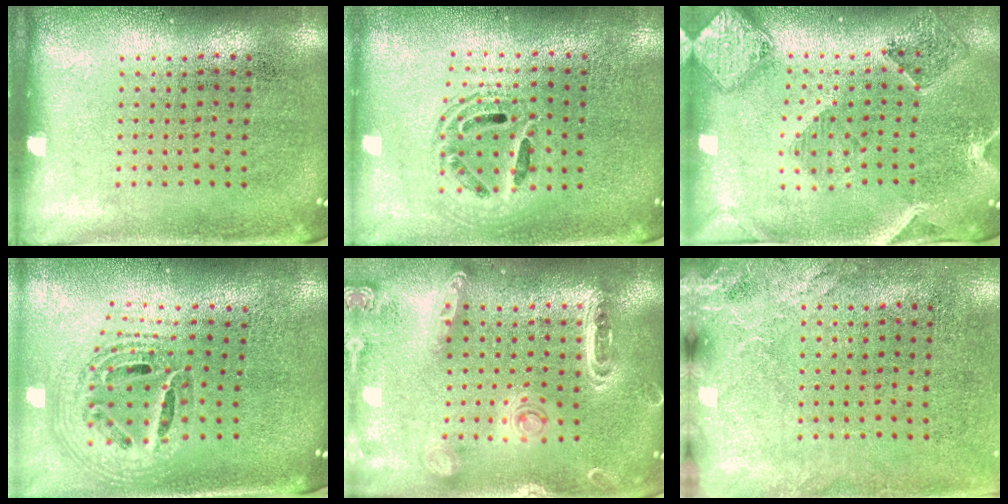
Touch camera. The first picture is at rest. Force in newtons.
{"total": 1.6, "press": 1.4, "slide": 0.9}
{"total": 1.6, "press": 1.5, "slide": 0.3}
{"total": 1.7, "press": 1.5, "slide": 0.9}
{"total": 1.4, "press": 1.4, "slide": 0.0}
{"total": 2.6, "press": 2.1, "slide": 1.5}